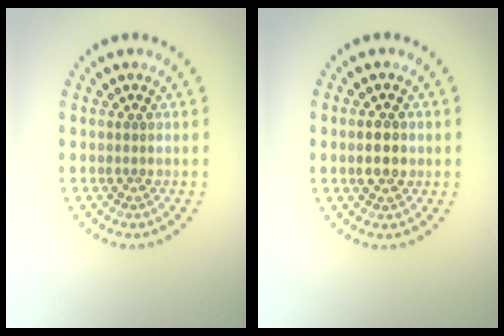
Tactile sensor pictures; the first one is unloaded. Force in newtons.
{"total": 2.7, "press": 2.7, "slide": 0.1}